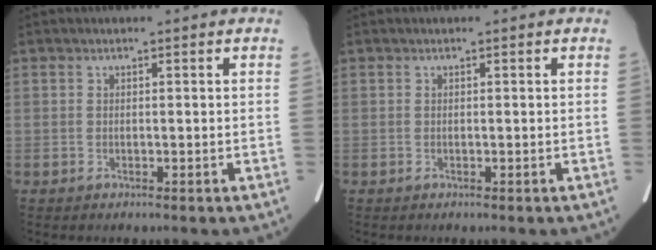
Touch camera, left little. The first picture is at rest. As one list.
[{"total": 0.0}]